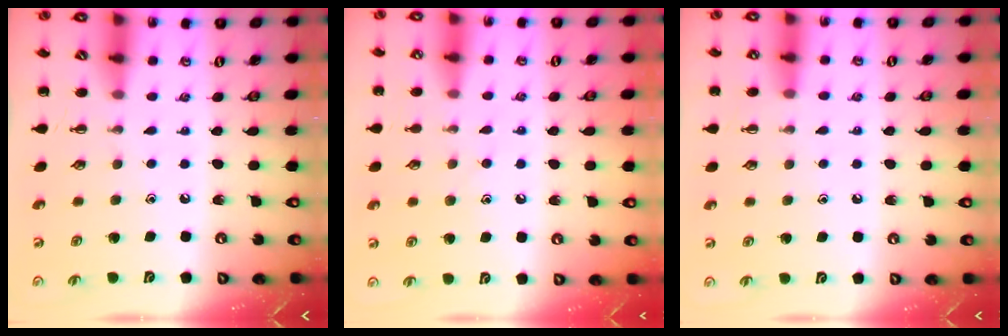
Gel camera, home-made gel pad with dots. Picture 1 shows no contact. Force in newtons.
{"total": 6.5, "press": 6.3, "slide": 1.2}
{"total": 4.5, "press": 4.2, "slide": 1.8}